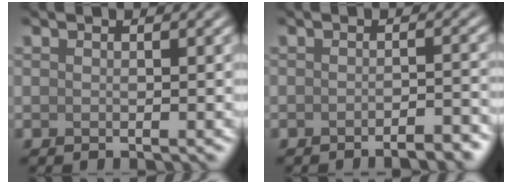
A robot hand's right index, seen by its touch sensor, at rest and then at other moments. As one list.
[{"total": 2.9, "force": [-2.4, 0.6, 1.7], "torque": [-0.014, 0.005, -0.034]}]